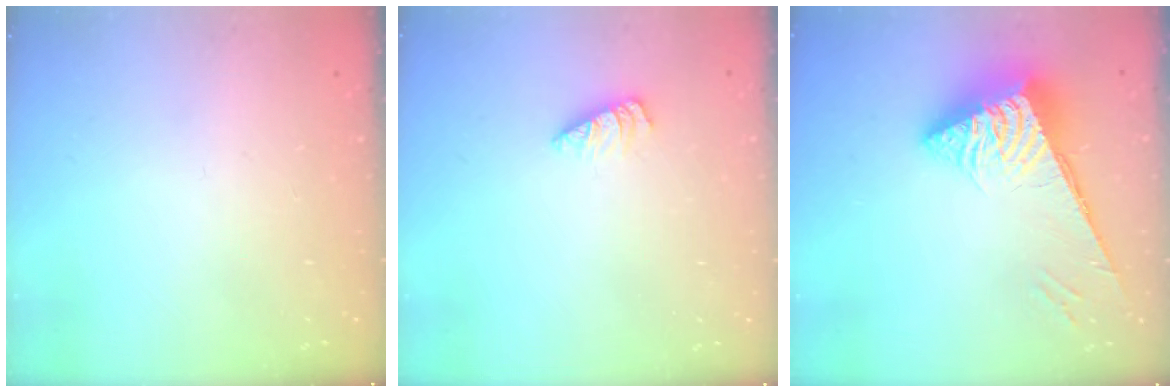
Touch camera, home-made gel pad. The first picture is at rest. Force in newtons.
{"total": 1.1, "press": 1.1, "slide": 0.1}
{"total": 8.2, "press": 8.1, "slide": 1.1}